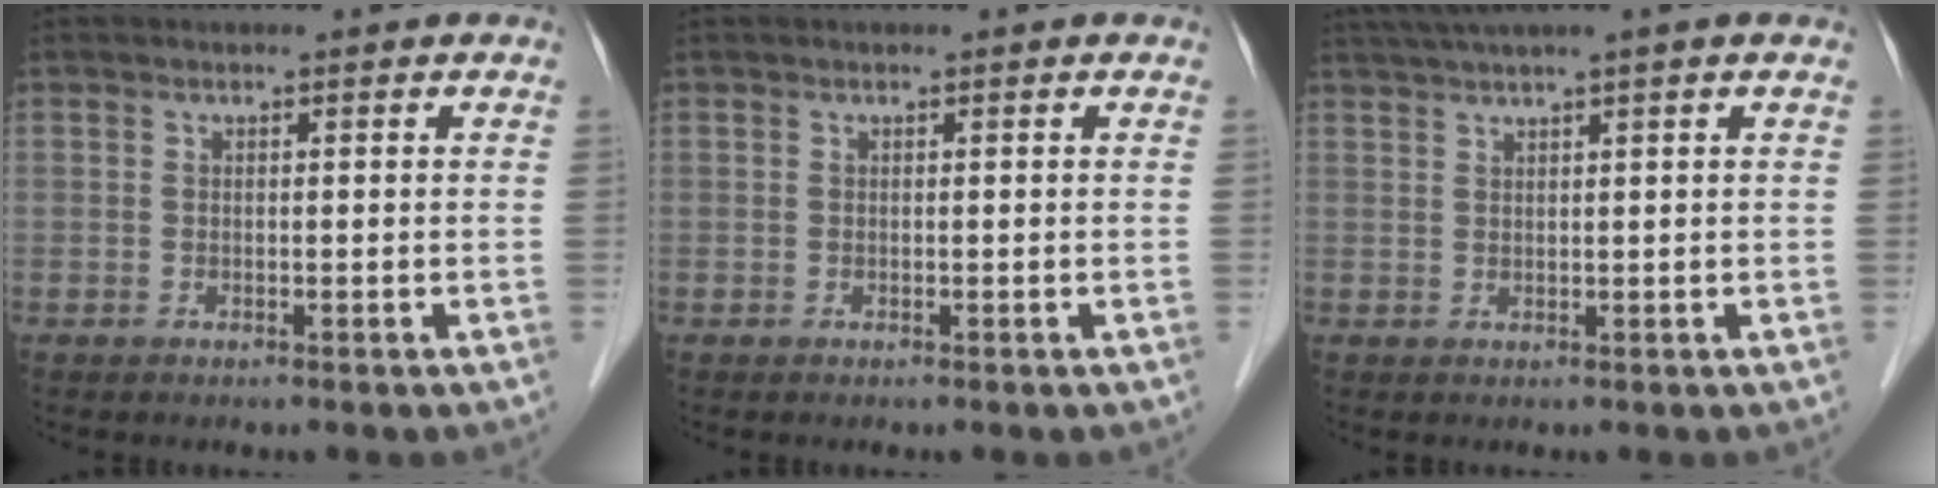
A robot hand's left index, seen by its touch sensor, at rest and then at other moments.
{"total": 0.0}
{"total": 5.3, "force": [4.0, -1.3, 3.3], "torque": [-0.055, 0.028, 0.071]}